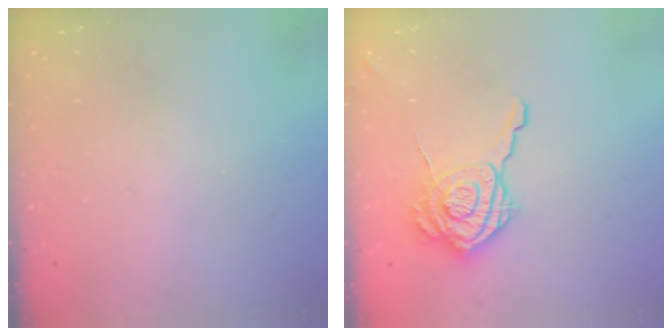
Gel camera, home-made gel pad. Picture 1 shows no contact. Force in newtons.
{"total": 14.9, "press": 14.9, "slide": 0.8}